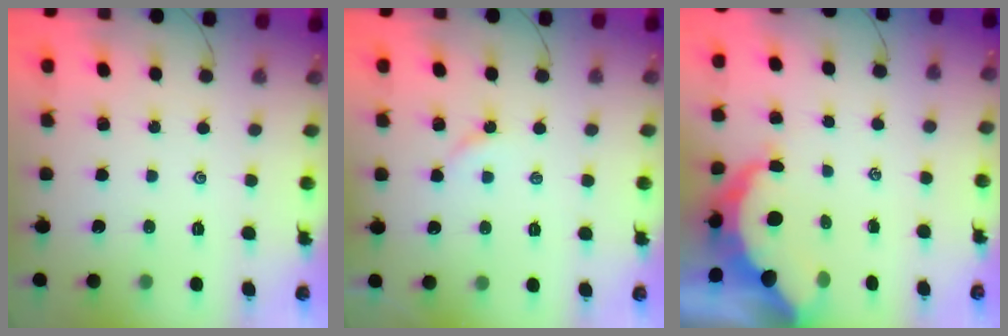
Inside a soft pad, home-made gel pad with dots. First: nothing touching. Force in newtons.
{"total": 3.2, "press": 3.1, "slide": 0.4}
{"total": 9.5, "press": 9.4, "slide": 1.3}